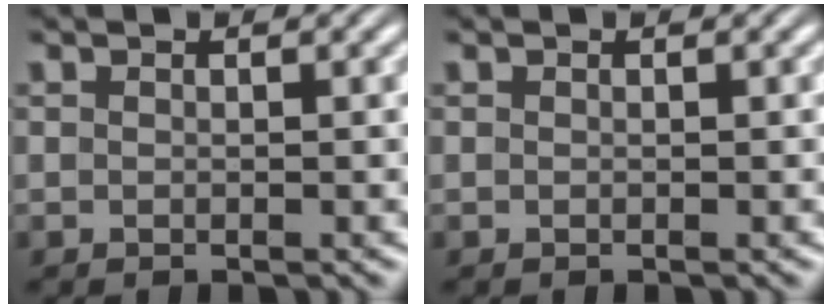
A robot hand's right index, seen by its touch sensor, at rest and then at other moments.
{"total": 0.0}